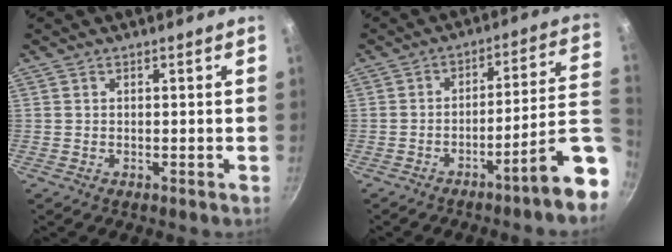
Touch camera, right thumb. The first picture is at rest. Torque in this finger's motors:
{"motor_torque": [2.79, 1.48, 1.05, -0.84, 0.02]}